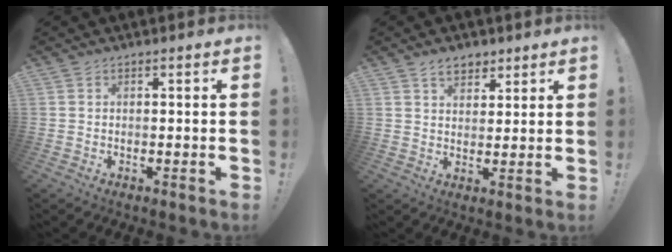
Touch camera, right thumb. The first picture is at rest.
{"total": 5.9, "force": [4.0, 3.6, 2.3], "torque": [-0.034, -0.015, 0.074]}